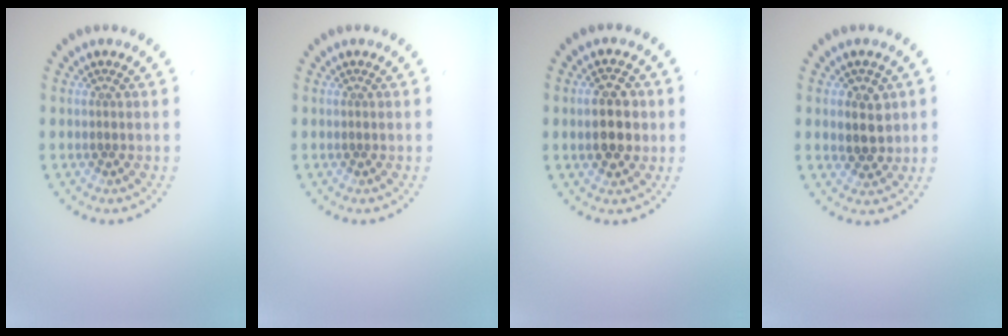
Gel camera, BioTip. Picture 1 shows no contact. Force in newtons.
{"total": 0.0}
{"total": 4.4, "press": 4.4, "slide": 0.2}
{"total": 2.8, "press": 2.7, "slide": 0.8}